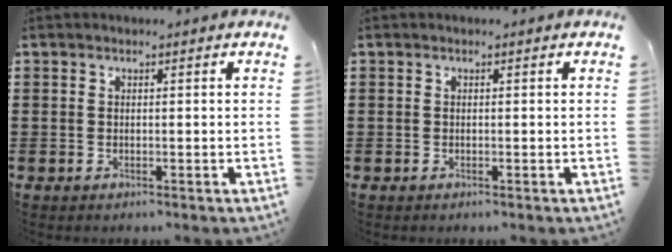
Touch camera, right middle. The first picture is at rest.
{"total": 0.0}